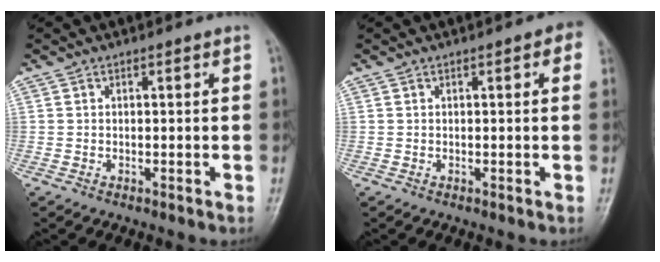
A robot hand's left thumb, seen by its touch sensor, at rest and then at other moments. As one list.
[{"total": 2.8, "force": [1.0, 0.9, 2.4], "torque": [-0.021, 0.003, 0.005]}]